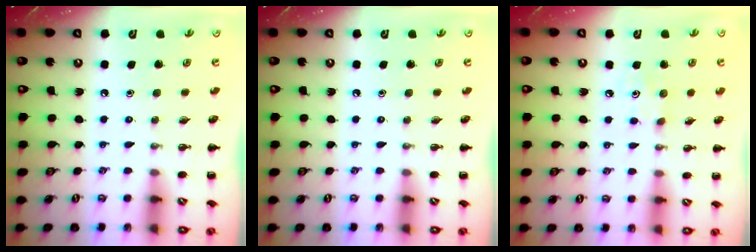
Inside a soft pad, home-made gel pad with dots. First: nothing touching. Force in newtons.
{"total": 0.0}
{"total": 3.7, "press": 3.6, "slide": 0.9}